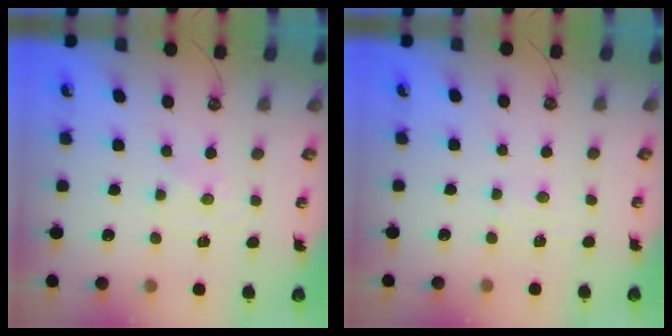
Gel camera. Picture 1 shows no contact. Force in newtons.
{"total": 2.8, "press": 2.8, "slide": 0.4}